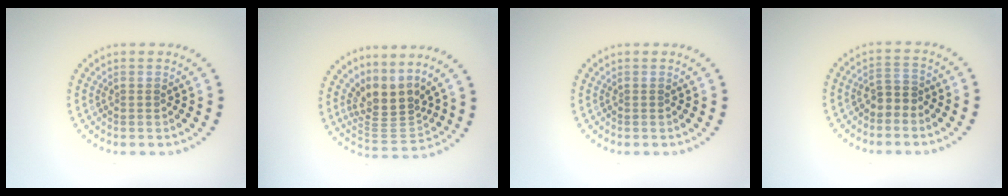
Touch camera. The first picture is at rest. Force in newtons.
{"total": 3.9, "press": 2.7, "slide": 2.9}
{"total": 0.0}
{"total": 1.9, "press": 1.6, "slide": 0.9}